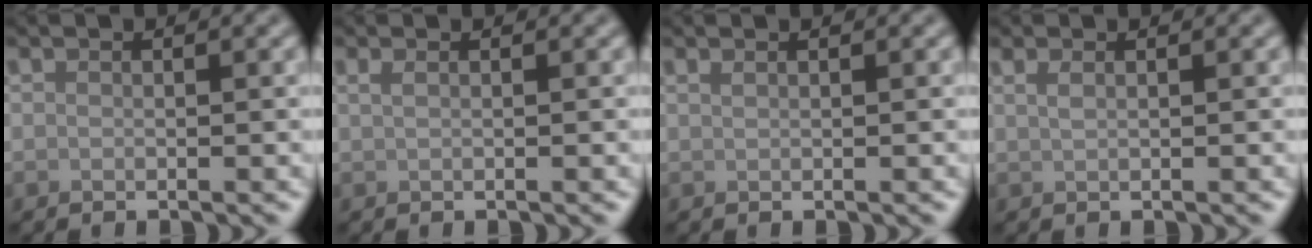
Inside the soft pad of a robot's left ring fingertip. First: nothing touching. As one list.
[{"total": 1.0, "force": [0.4, 0.5, 0.8], "torque": [-0.011, 0.001, 0.004]}, {"total": 0.5, "force": [0.4, 0.2, 0.3], "torque": [-0.004, 0.001, 0.006]}, {"total": 1.1, "force": [0.6, 0.5, 0.8], "torque": [-0.015, -0.001, 0.012]}]